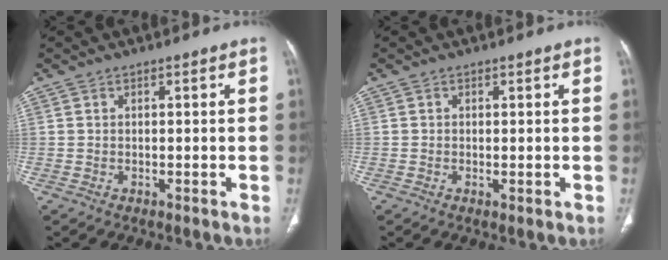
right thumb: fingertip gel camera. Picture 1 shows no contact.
{"total": 0.7, "force": [-0.1, 0.3, 0.6], "torque": [-0.015, -0.004, -0.001]}